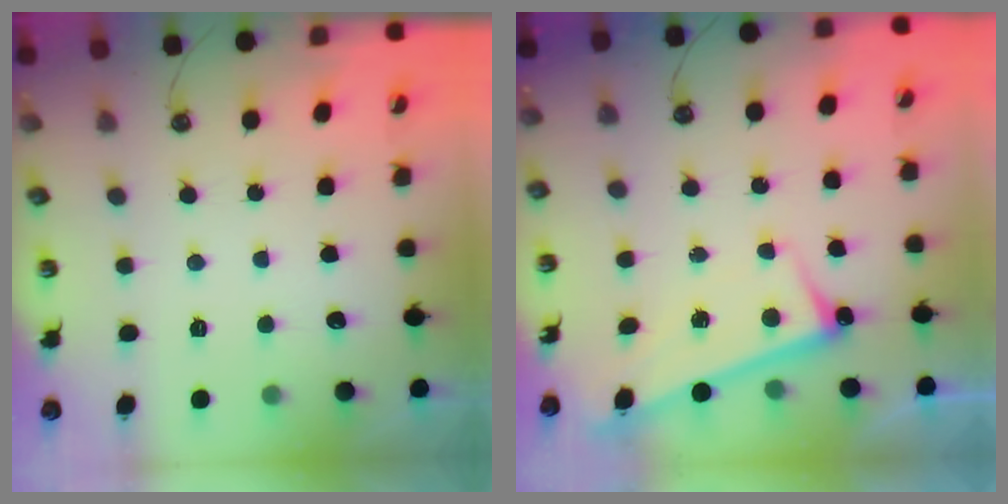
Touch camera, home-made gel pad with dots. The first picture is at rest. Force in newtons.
{"total": 2.8, "press": 2.8, "slide": 0.5}